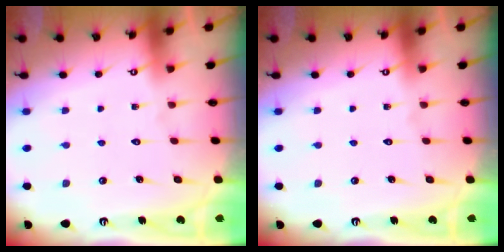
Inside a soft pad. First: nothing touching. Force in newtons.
{"total": 0.0}